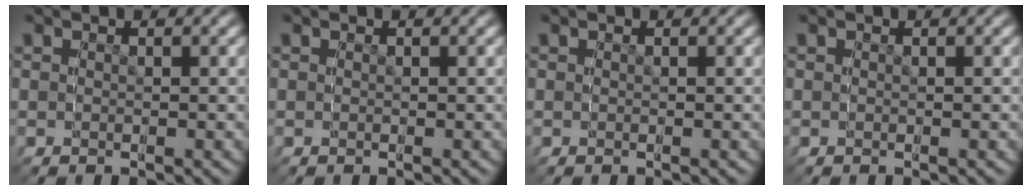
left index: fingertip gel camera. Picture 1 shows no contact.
{"total": 0.0}
{"total": 0.0}
{"total": 0.0}